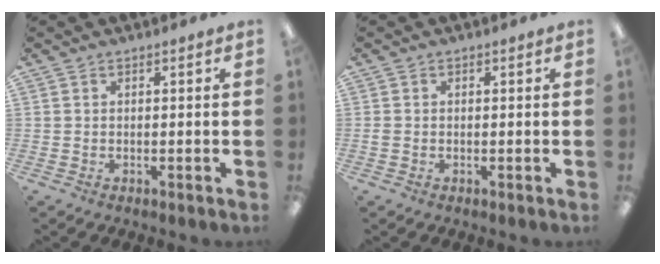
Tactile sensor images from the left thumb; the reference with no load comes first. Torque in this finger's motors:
{"motor_torque": [-0.33, -0.23, -0.13, 0.19, 0.00]}